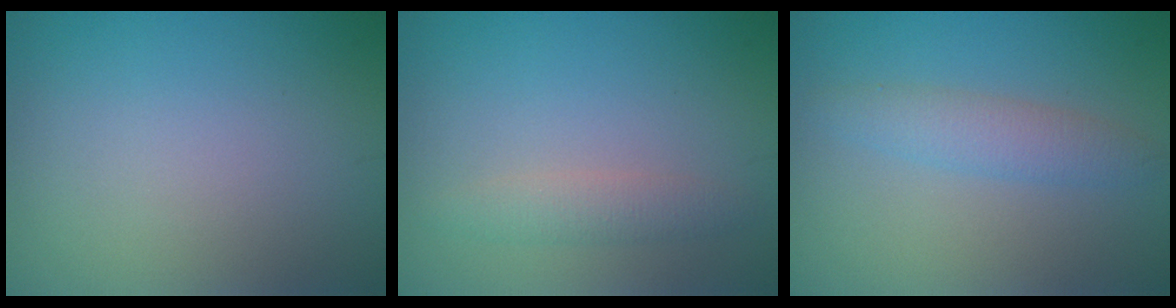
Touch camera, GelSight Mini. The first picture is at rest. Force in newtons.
{"total": 1.9, "press": 1.9, "slide": 0.0}
{"total": 2.5, "press": 2.5, "slide": 0.1}